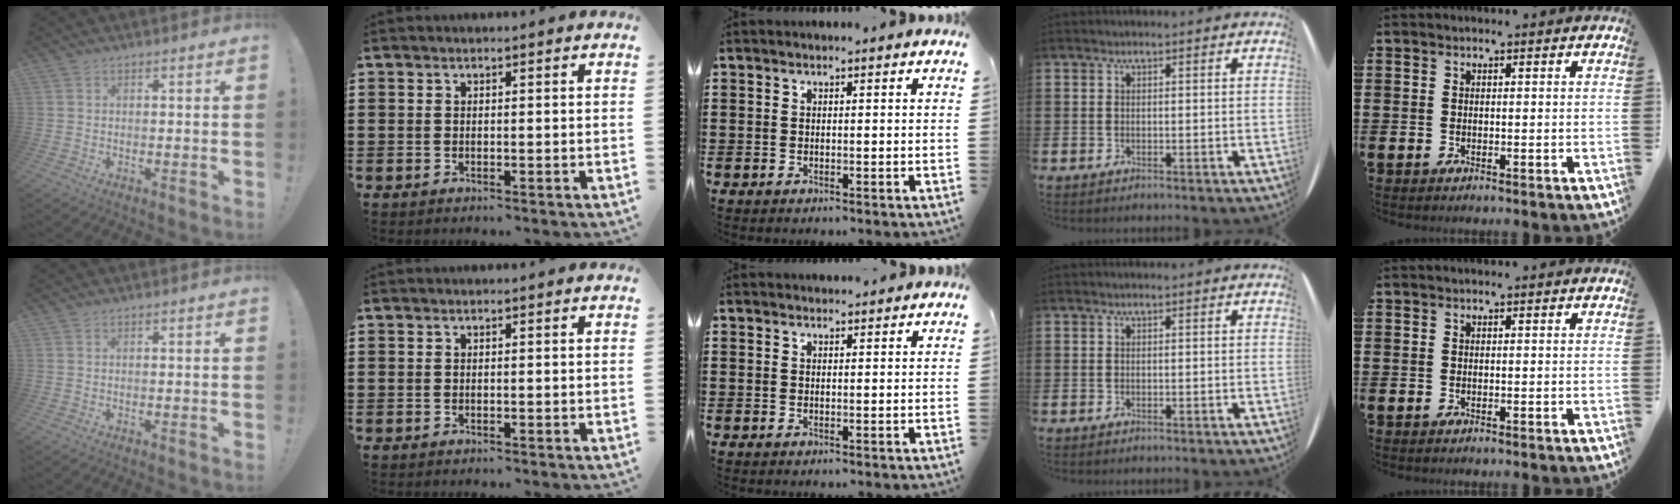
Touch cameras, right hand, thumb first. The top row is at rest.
{"middle": {"total": 1.0, "force": [1.0, 0.2, 0.0], "torque": [0.006, -0.002, 0.018]}}